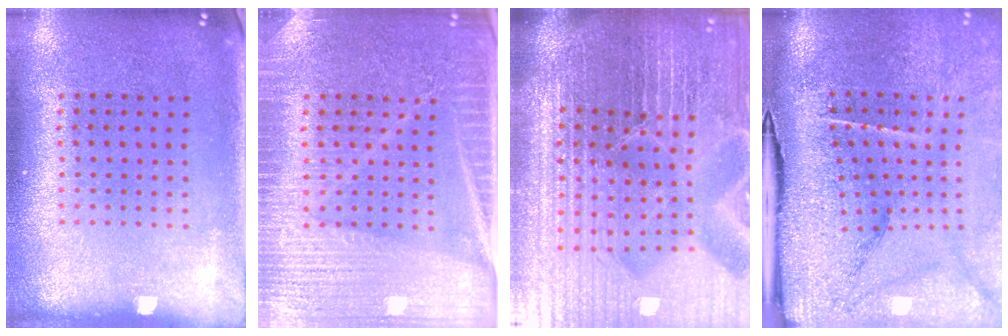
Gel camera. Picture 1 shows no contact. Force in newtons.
{"total": 4.0, "press": 3.7, "slide": 1.5}
{"total": 7.2, "press": 6.3, "slide": 3.4}
{"total": 4.9, "press": 3.8, "slide": 3.1}